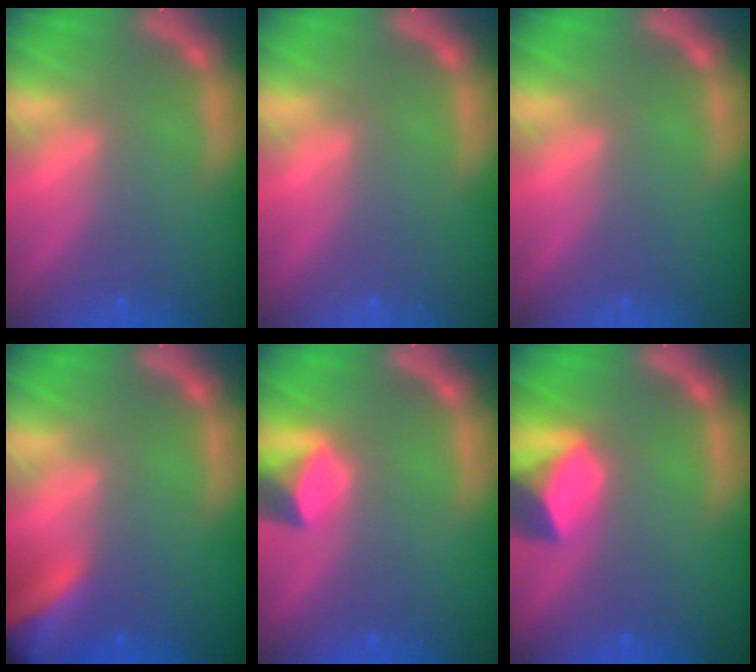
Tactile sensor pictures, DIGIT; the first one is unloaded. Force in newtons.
{"total": 0.0}
{"total": 0.0}
{"total": 9.0}
{"total": 3.0}
{"total": 4.9}